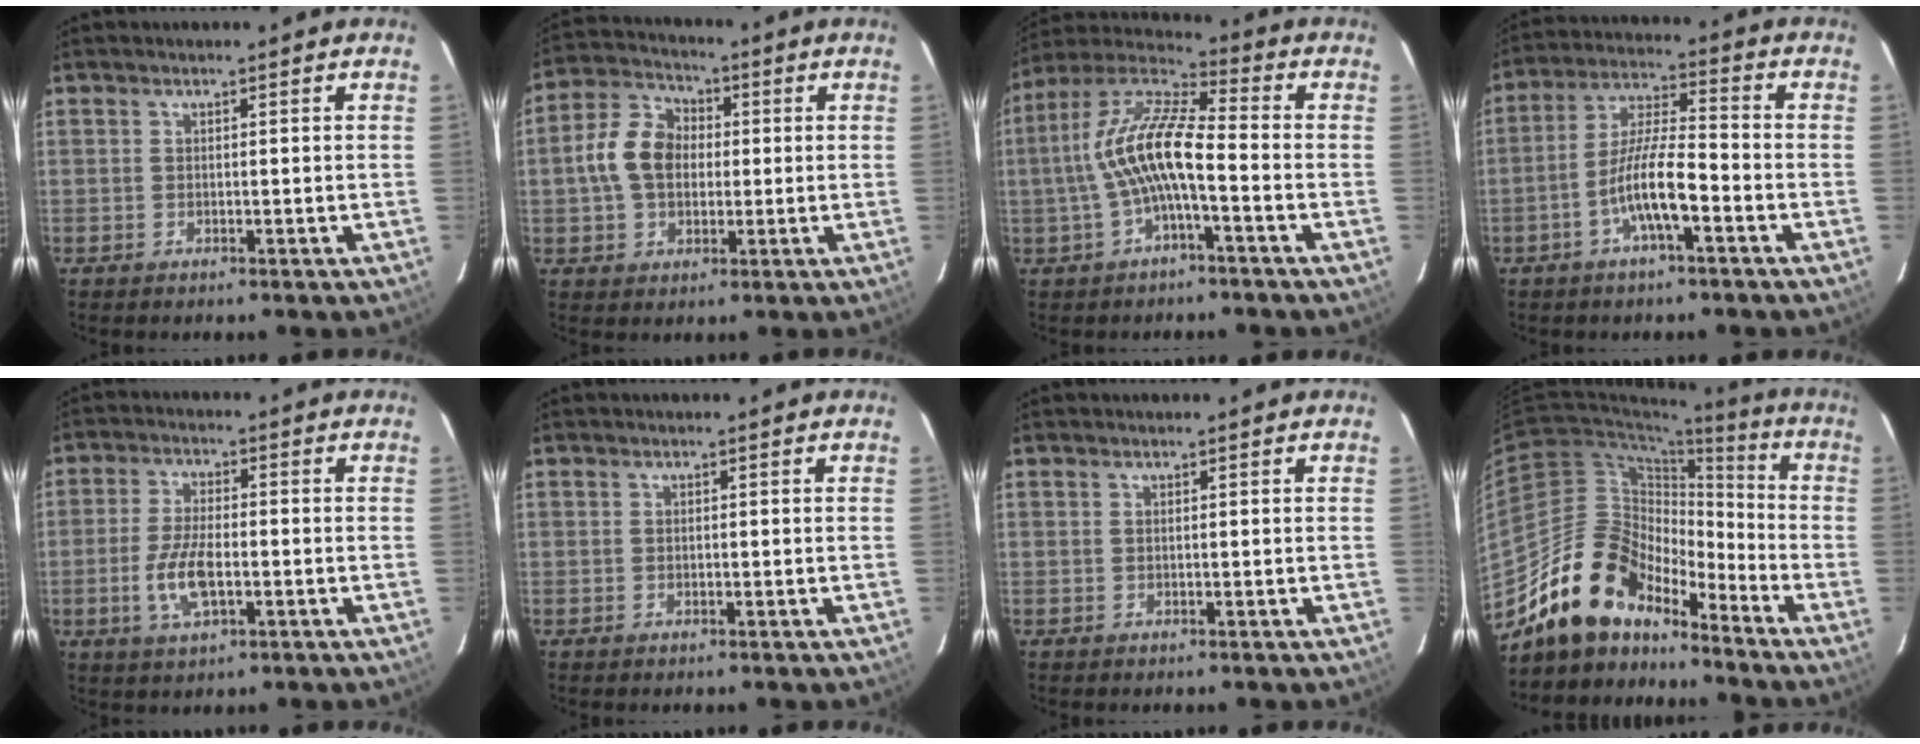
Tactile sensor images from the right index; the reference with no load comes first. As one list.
[{"total": 10.3, "force": [0.3, 7.7, 6.9], "torque": [-0.149, 0.028, 0.003]}, {"total": 12.5, "force": [-2.3, 3.1, 11.9], "torque": [-0.238, 0.014, -0.045]}, {"total": 9.2, "force": [-4.2, 1.5, 8.0], "torque": [-0.163, 0.005, -0.078]}, {"total": 8.1, "force": [-2.2, 3.4, 7.0], "torque": [-0.146, -0.004, -0.041]}, {"total": 0.0}, {"total": 0.0}, {"total": 16.3, "force": [-13.5, 7.2, 5.6], "torque": [-0.112, 0.023, -0.242]}]